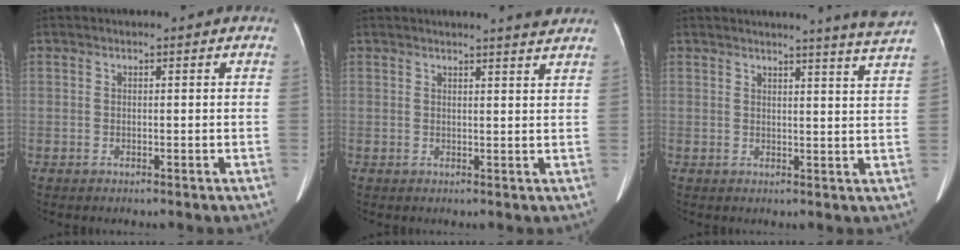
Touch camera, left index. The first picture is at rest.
{"total": 4.3, "force": [3.9, -0.6, 1.6], "torque": [-0.023, -0.003, 0.037]}
{"total": 6.9, "force": [6.4, -1.9, 1.9], "torque": [-0.028, -0.040, 0.060]}